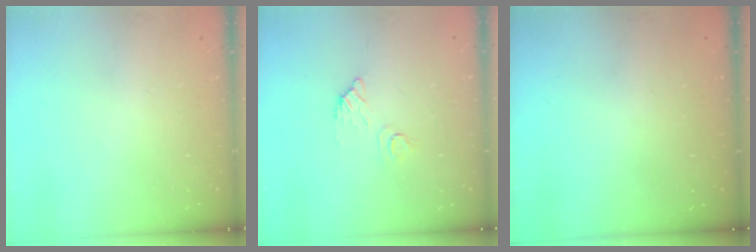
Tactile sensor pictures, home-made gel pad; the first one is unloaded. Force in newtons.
{"total": 5.0, "press": 5.0, "slide": 0.3}
{"total": 3.2, "press": 3.2, "slide": 0.1}